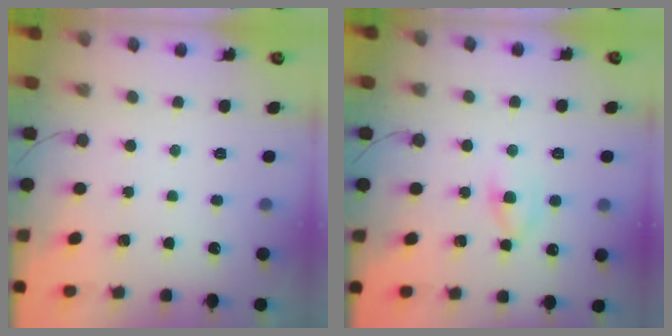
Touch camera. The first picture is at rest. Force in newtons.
{"total": 5.2, "press": 4.9, "slide": 1.7}